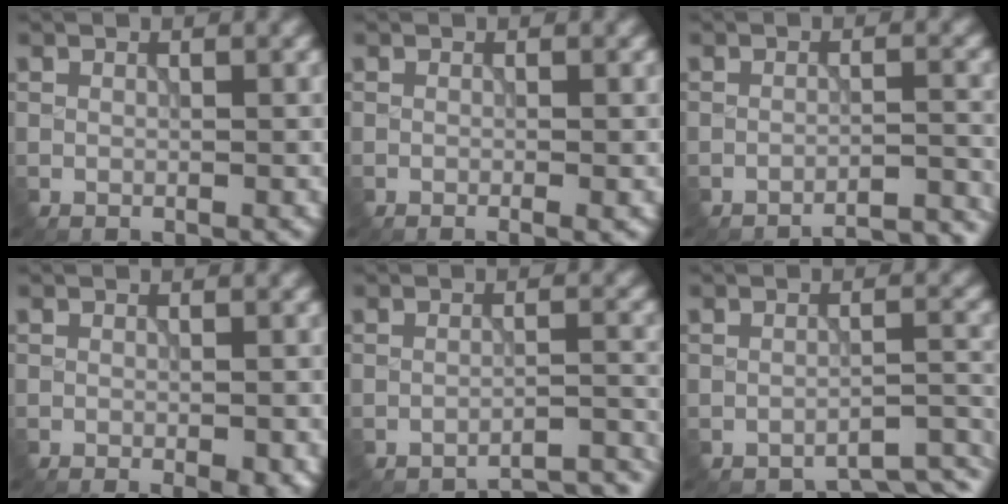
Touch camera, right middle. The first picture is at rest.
{"total": 0.7, "force": [-0.4, -0.1, 0.6], "torque": [-0.008, -0.003, -0.007]}
{"total": 7.2, "force": [-6.9, 1.2, 1.6], "torque": [-0.004, 0.020, -0.080]}
{"total": 2.4, "force": [-1.1, 0.6, 2.1], "torque": [-0.028, -0.007, -0.011]}
{"total": 4.5, "force": [-4.4, 0.5, 1.1], "torque": [-0.005, 0.002, -0.055]}
{"total": 2.8, "force": [-2.6, 0.3, 0.8], "torque": [-0.005, -0.001, -0.038]}